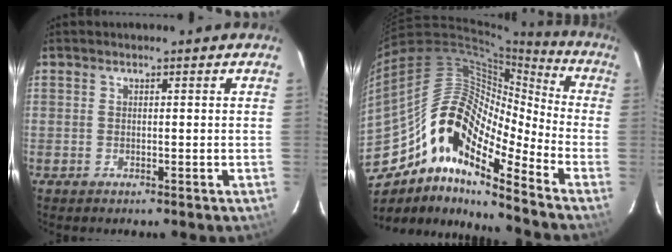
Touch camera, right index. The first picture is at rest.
{"total": 18.8, "force": [-11.2, 6.1, 13.8], "torque": [-0.224, -0.003, -0.227]}